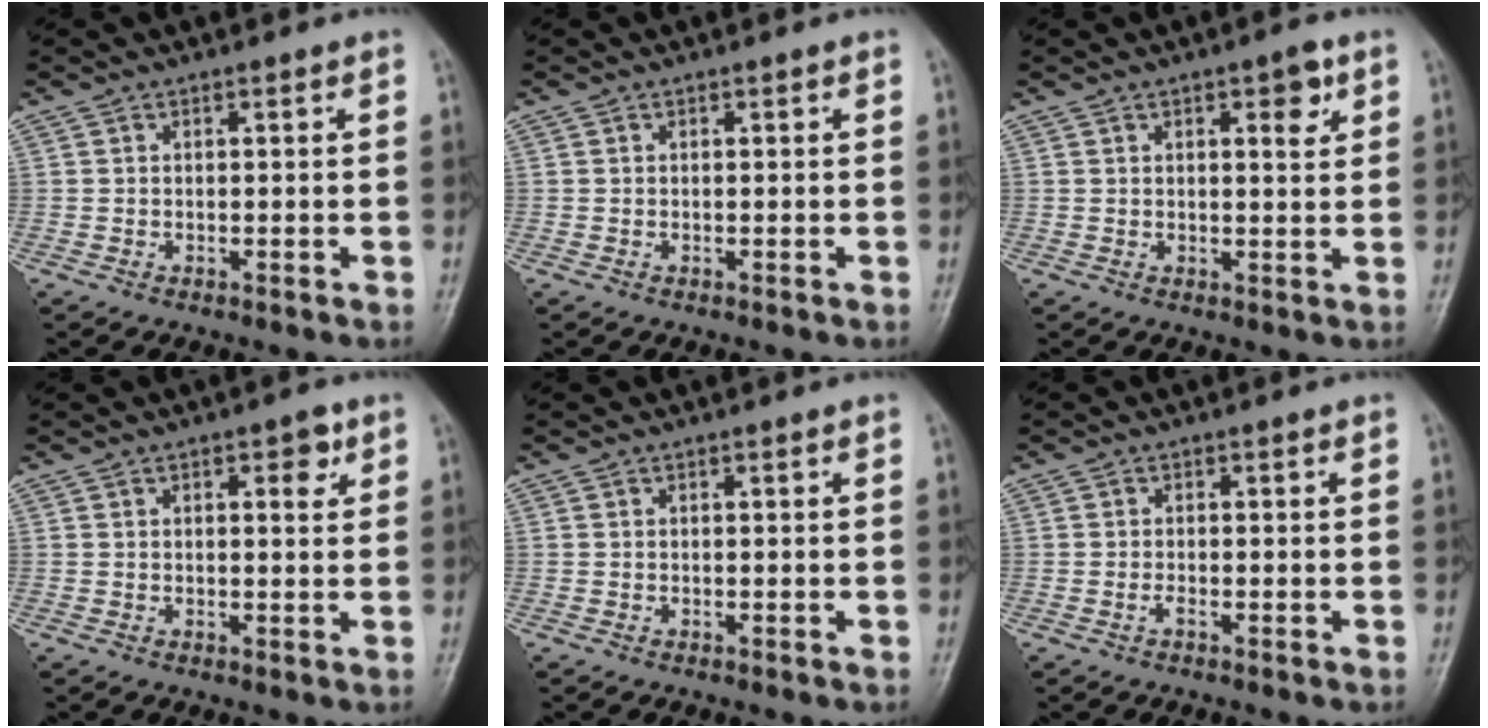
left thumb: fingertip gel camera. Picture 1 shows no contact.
{"total": 0.0}
{"total": 4.4, "force": [2.1, 1.6, 3.5], "torque": [-0.037, -0.008, 0.027]}
{"total": 3.4, "force": [1.6, 1.5, 2.6], "torque": [-0.023, -0.004, 0.018]}
{"total": 0.0}
{"total": 1.2, "force": [-0.7, 0.4, 1.0], "torque": [-0.024, 0.002, -0.016]}